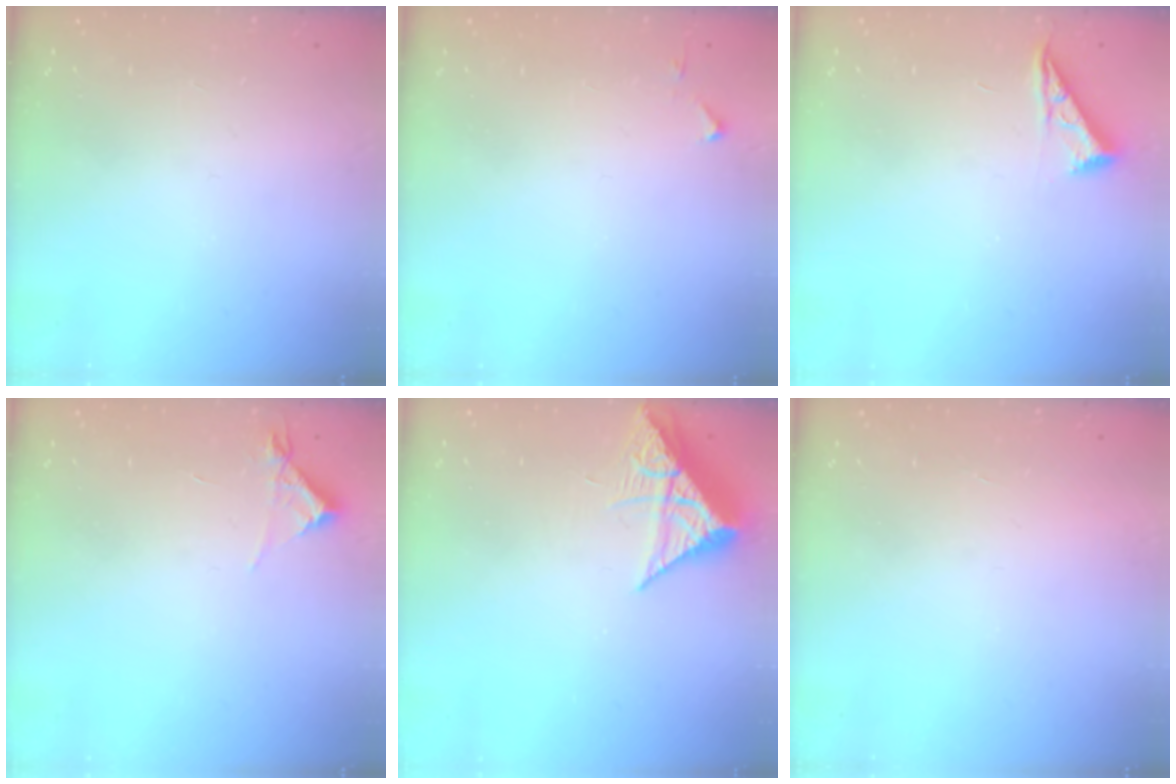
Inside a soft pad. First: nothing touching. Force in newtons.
{"total": 3.1, "press": 3.1, "slide": 0.5}
{"total": 5.0, "press": 5.0, "slide": 0.7}
{"total": 5.0, "press": 4.9, "slide": 0.7}
{"total": 8.1, "press": 8.1, "slide": 0.3}
{"total": 1.6, "press": 1.5, "slide": 0.1}